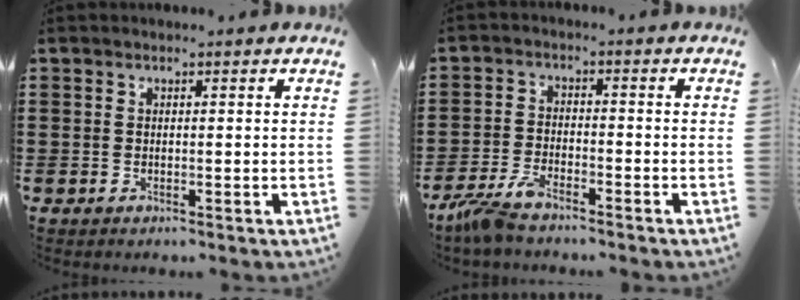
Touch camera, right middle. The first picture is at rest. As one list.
[{"total": 4.8, "force": [-4.0, 1.1, 2.5], "torque": [-0.069, -0.003, -0.084]}]